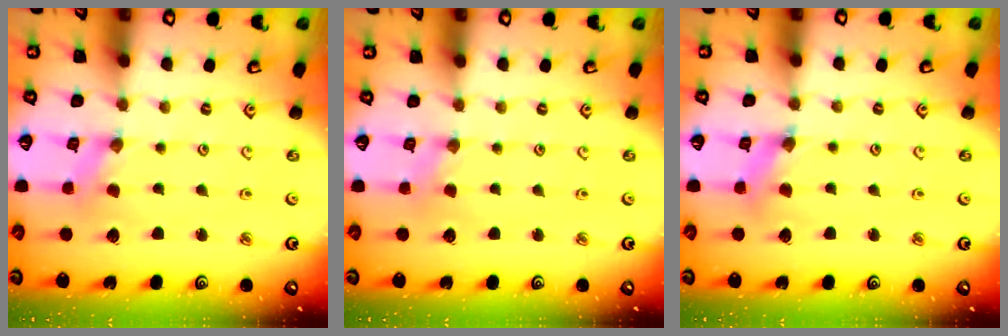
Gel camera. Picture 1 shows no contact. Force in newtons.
{"total": 1.1, "press": 1.0, "slide": 0.2}
{"total": 2.7, "press": 2.7, "slide": 0.2}